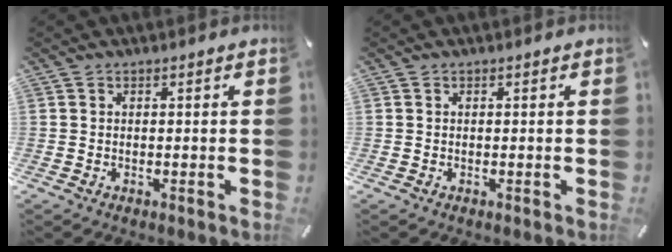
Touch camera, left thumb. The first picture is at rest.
{"total": 0.0}